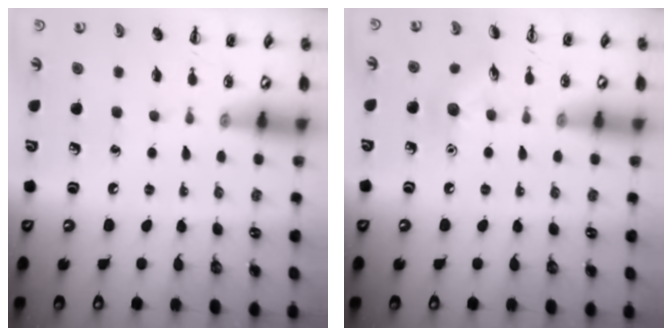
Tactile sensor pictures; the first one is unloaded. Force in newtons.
{"total": 6.6, "press": 6.5, "slide": 1.4}